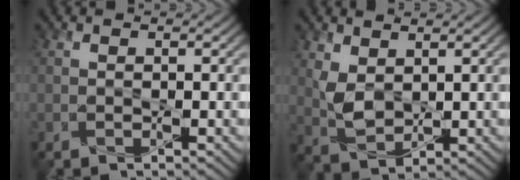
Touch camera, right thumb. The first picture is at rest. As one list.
[{"total": 4.1, "force": [1.7, 2.5, 2.8], "torque": [-0.075, -0.007, 0.036]}]